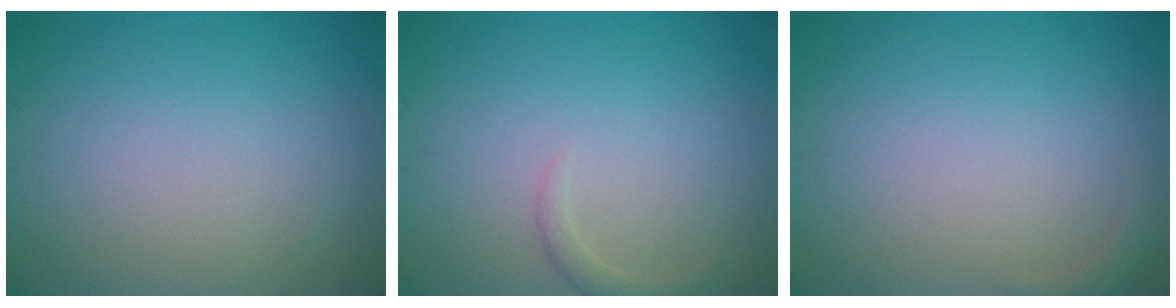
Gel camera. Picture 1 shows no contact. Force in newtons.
{"total": 1.2, "press": 1.2, "slide": 0.1}
{"total": 1.0, "press": 1.0, "slide": 0.2}